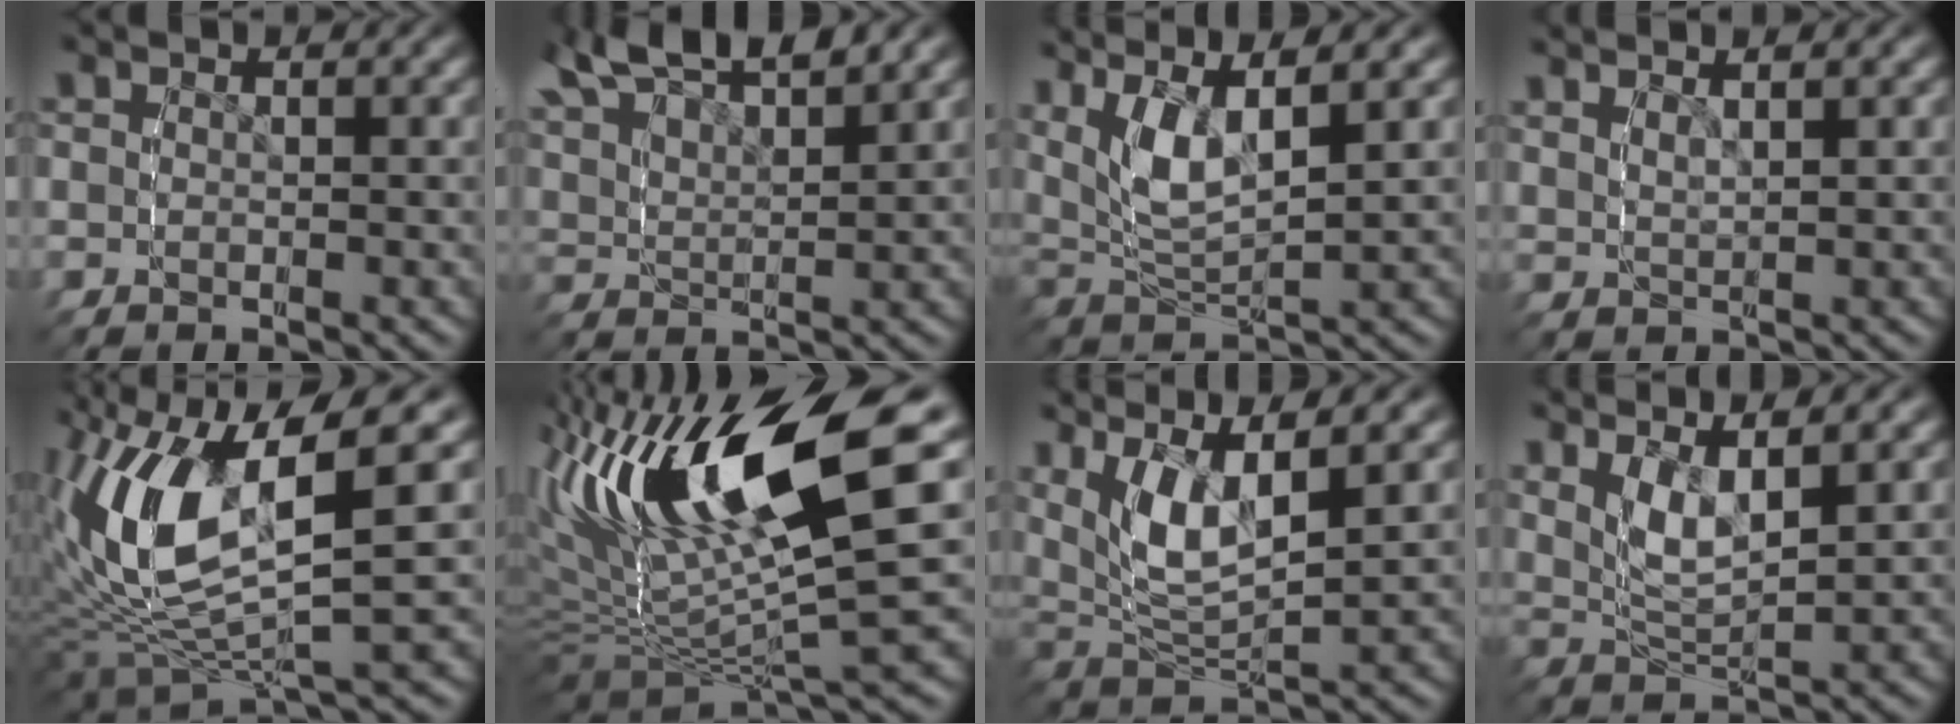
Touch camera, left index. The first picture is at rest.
{"total": 6.9, "force": [4.8, 3.6, 3.5], "torque": [-0.082, 0.009, 0.073]}
{"total": 7.7, "force": [2.2, 5.2, 5.3], "torque": [-0.139, -0.006, 0.039]}
{"total": 3.5, "force": [2.3, 1.6, 2.2], "torque": [-0.040, 0.004, 0.038]}
{"total": 12.0, "force": [0.1, 7.3, 9.5], "torque": [-0.224, -0.033, 0.019]}
{"total": 15.3, "force": [1.9, 8.5, 12.6], "torque": [-0.244, -0.001, 0.033]}
{"total": 8.7, "force": [2.5, 5.7, 6.1], "torque": [-0.148, -0.006, 0.044]}
{"total": 7.6, "force": [2.3, 5.1, 5.2], "torque": [-0.128, -0.010, 0.036]}